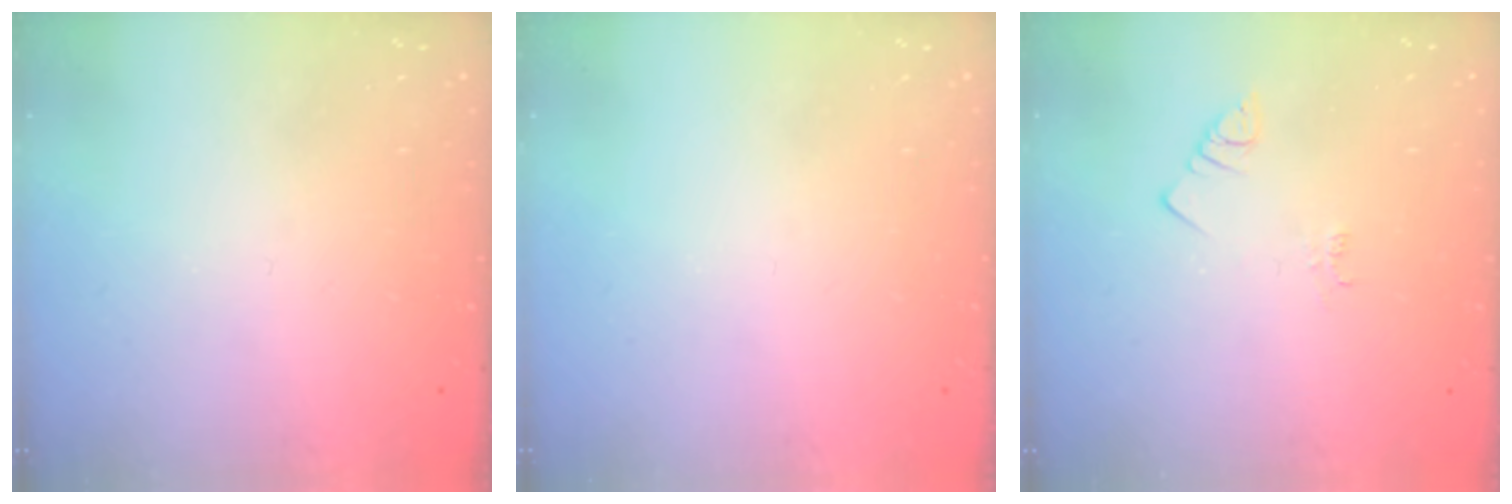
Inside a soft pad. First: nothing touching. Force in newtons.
{"total": 0.0}
{"total": 1.4, "press": 1.4, "slide": 0.3}